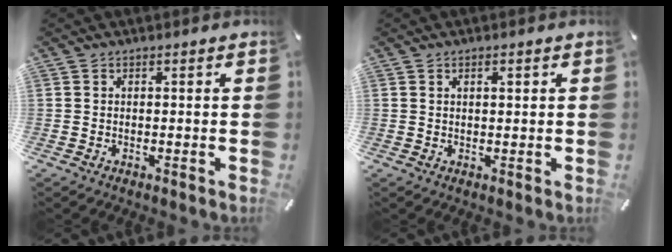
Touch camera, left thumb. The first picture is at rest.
{"total": 1.3, "force": [0.5, 0.5, 1.1], "torque": [-0.022, 0.002, 0.008]}